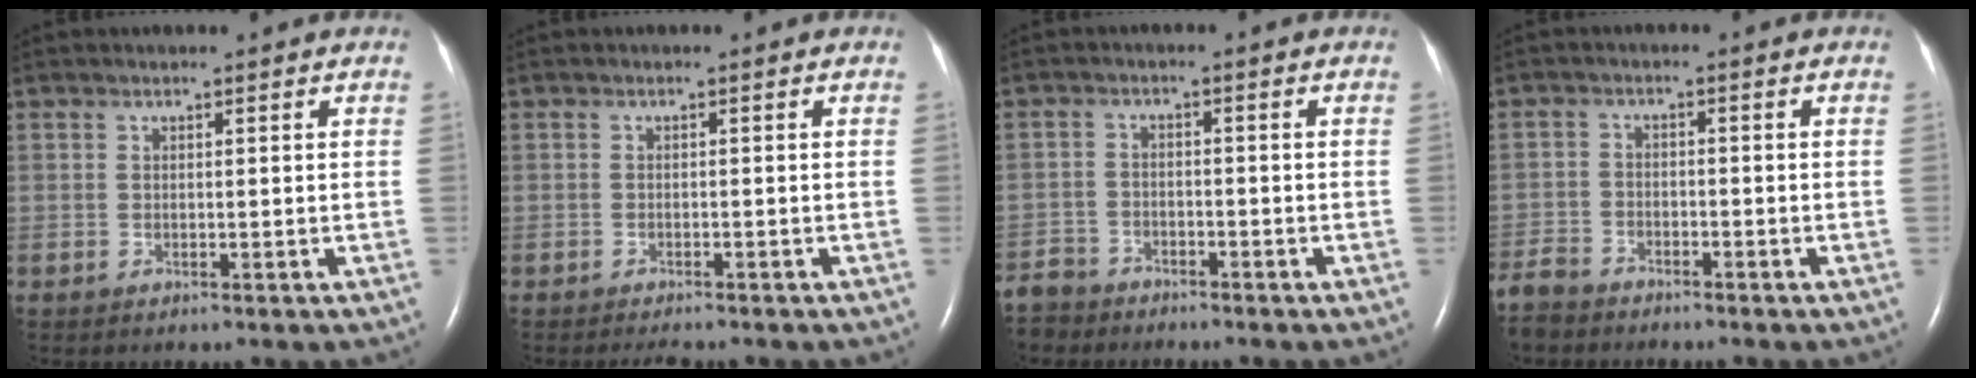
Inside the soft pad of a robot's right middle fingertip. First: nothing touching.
{"total": 2.3, "force": [-2.1, 0.4, 0.9], "torque": [-0.015, -0.006, -0.025]}
{"total": 5.7, "force": [-5.2, 2.4, -0.2], "torque": [0.003, -0.009, -0.101]}
{"total": 5.3, "force": [-4.9, 1.7, 0.7], "torque": [-0.015, -0.013, -0.098]}